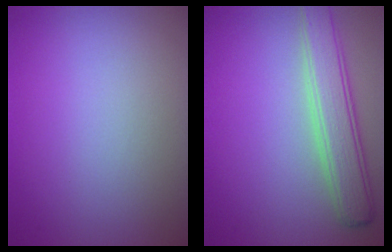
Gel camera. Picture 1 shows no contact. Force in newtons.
{"total": 4.3, "press": 4.3, "slide": 0.3}